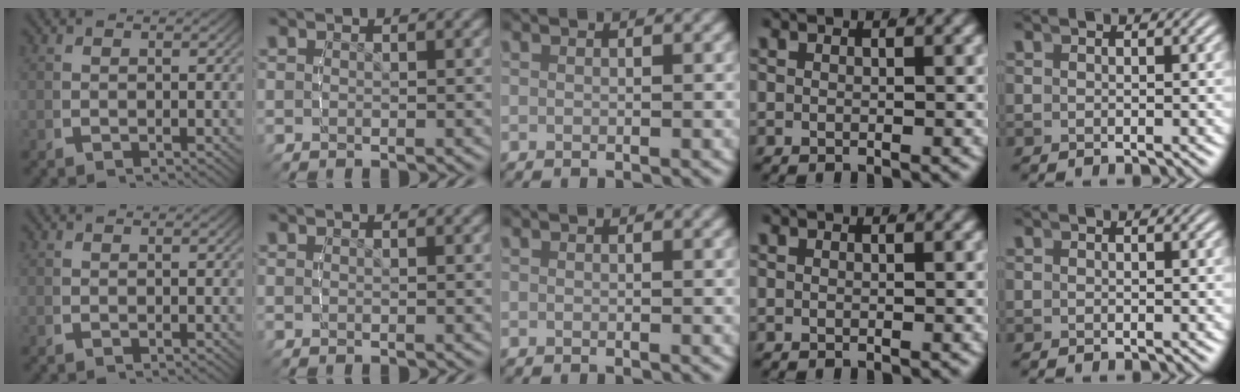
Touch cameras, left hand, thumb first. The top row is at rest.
{}